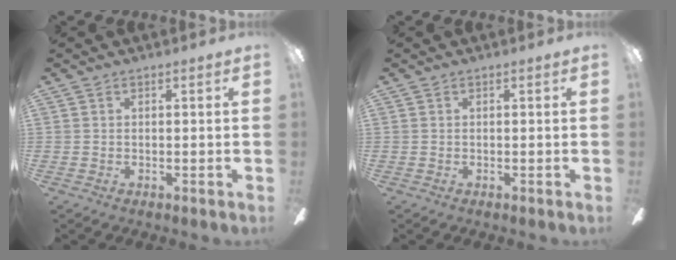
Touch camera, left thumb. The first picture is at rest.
{"total": 0.0}